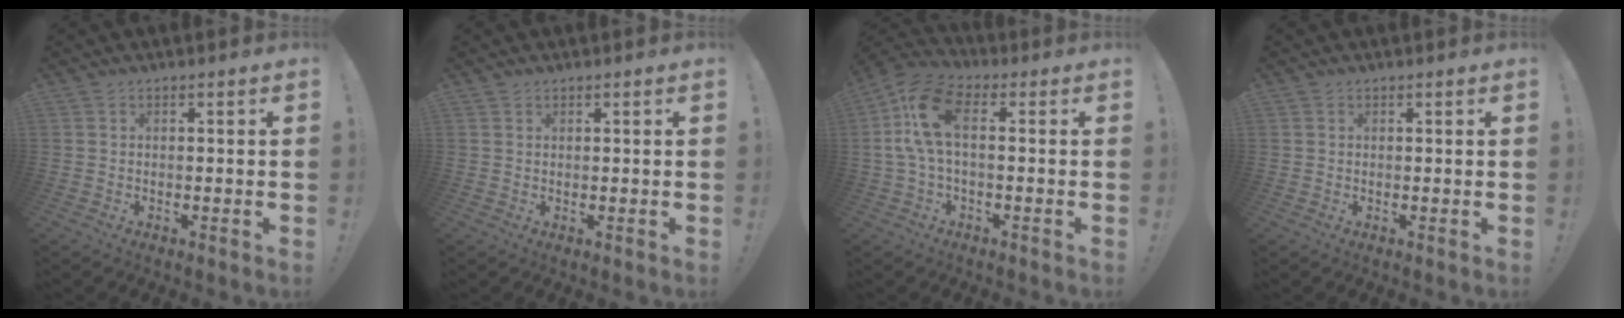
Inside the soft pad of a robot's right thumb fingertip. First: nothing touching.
{"total": 0.8, "force": [0.7, 0.4, 0.1], "torque": [-0.001, 0.000, 0.013]}
{"total": 12.7, "force": [2.1, 5.9, 11.1], "torque": [-0.227, 0.003, 0.037]}
{"total": 0.7, "force": [0.4, 0.6, 0.0], "torque": [0.006, -0.003, 0.006]}